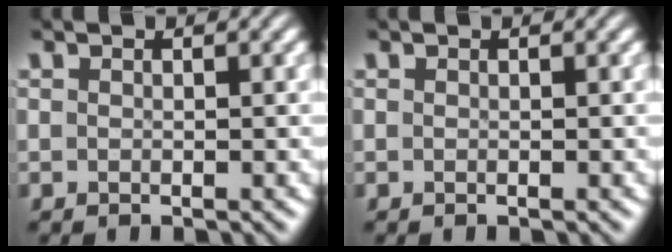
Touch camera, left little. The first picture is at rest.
{"total": 0.0}